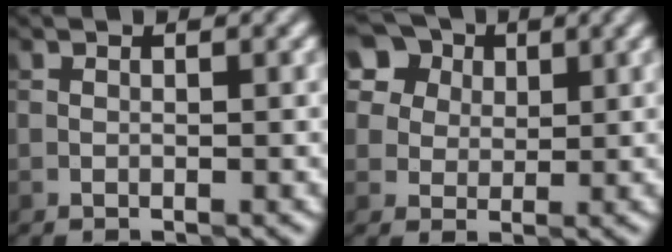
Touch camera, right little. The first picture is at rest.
{"total": 11.2, "force": [6.0, 8.3, 4.6], "torque": [-0.129, 0.029, 0.101]}